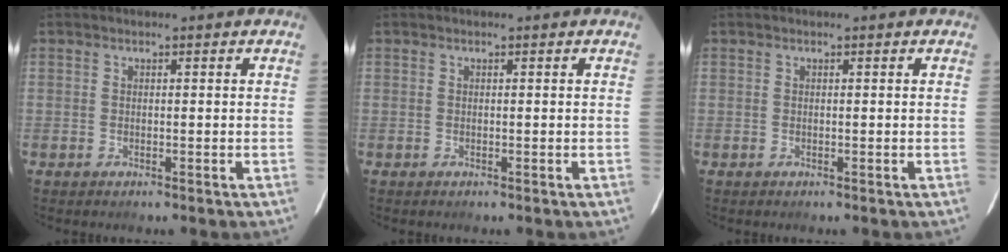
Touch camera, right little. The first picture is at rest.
{"total": 0.0}
{"total": 0.0}